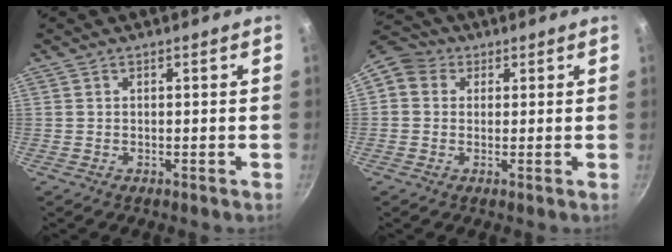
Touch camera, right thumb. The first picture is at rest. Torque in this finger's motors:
{"motor_torque": [1.07, 1.91, 0.23, -0.17, 0.33]}